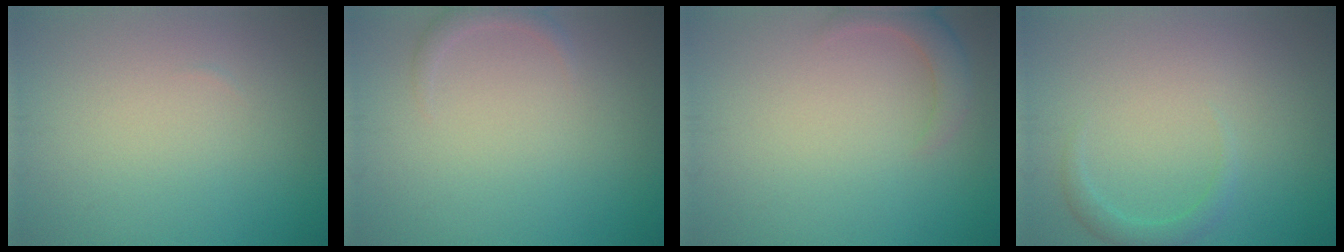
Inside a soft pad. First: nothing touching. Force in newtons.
{"total": 1.2, "press": 1.2, "slide": 0.2}
{"total": 2.5, "press": 2.5, "slide": 0.3}
{"total": 1.4, "press": 1.4, "slide": 0.1}